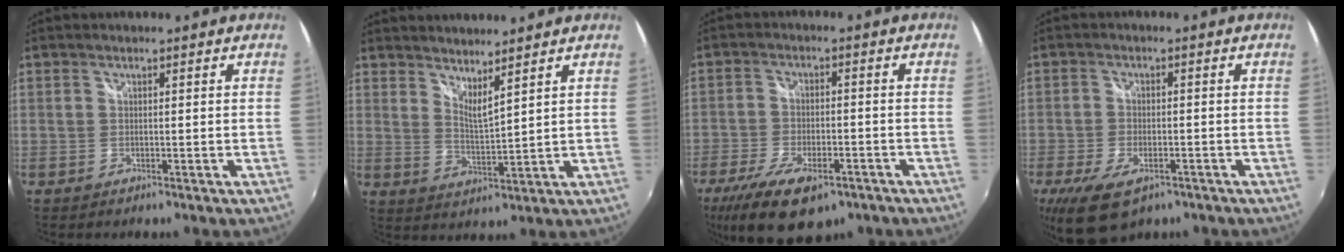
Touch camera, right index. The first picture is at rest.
{"total": 5.5, "force": [4.9, 0.2, 2.5], "torque": [-0.037, -0.010, 0.077]}
{"total": 15.5, "force": [-9.8, 6.5, 10.1], "torque": [-0.217, -0.044, -0.156]}
{"total": 10.4, "force": [-6.3, 5.2, 6.4], "torque": [-0.151, -0.028, -0.104]}